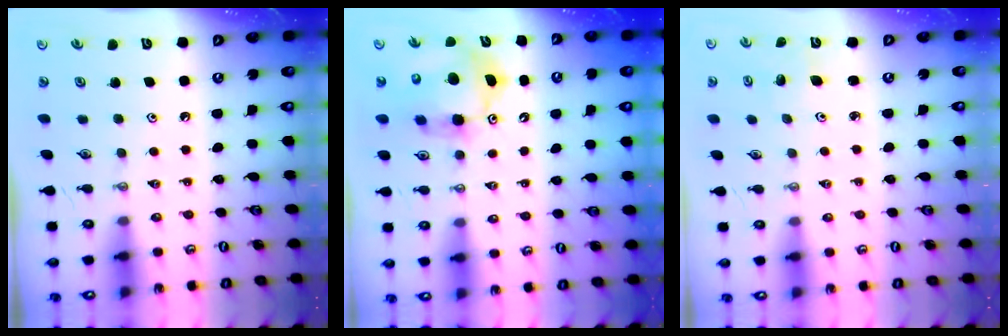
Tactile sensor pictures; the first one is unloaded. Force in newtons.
{"total": 12.4, "press": 12.2, "slide": 2.1}
{"total": 2.4, "press": 2.4, "slide": 0.1}